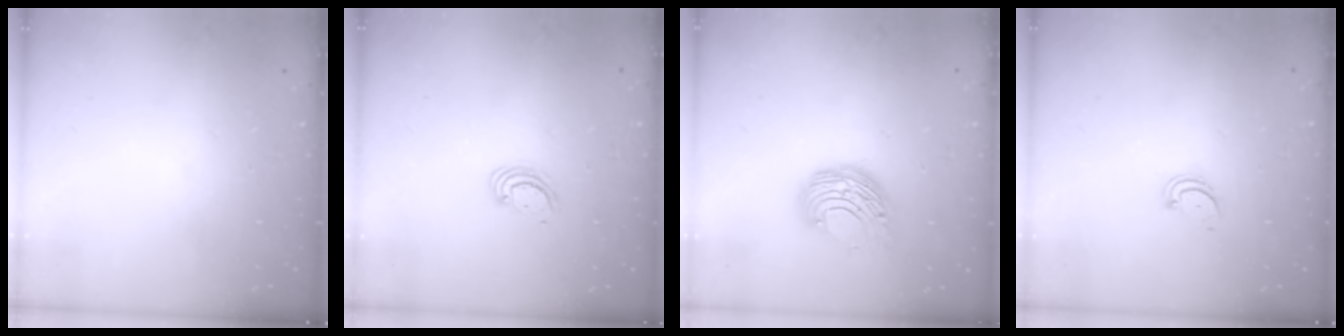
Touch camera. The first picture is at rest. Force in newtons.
{"total": 2.5, "press": 2.5, "slide": 0.3}
{"total": 9.1, "press": 9.1, "slide": 0.4}
{"total": 1.9, "press": 1.9, "slide": 0.2}